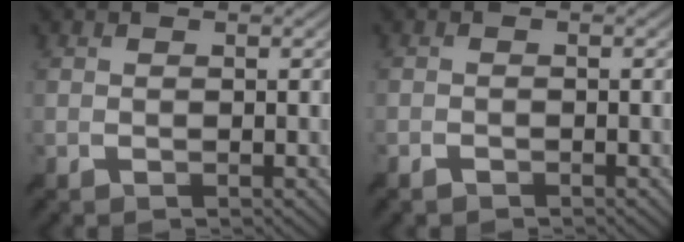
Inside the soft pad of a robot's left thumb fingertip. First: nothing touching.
{"total": 1.1, "force": [-0.9, 0.4, 0.3], "torque": [-0.006, -0.002, -0.018]}